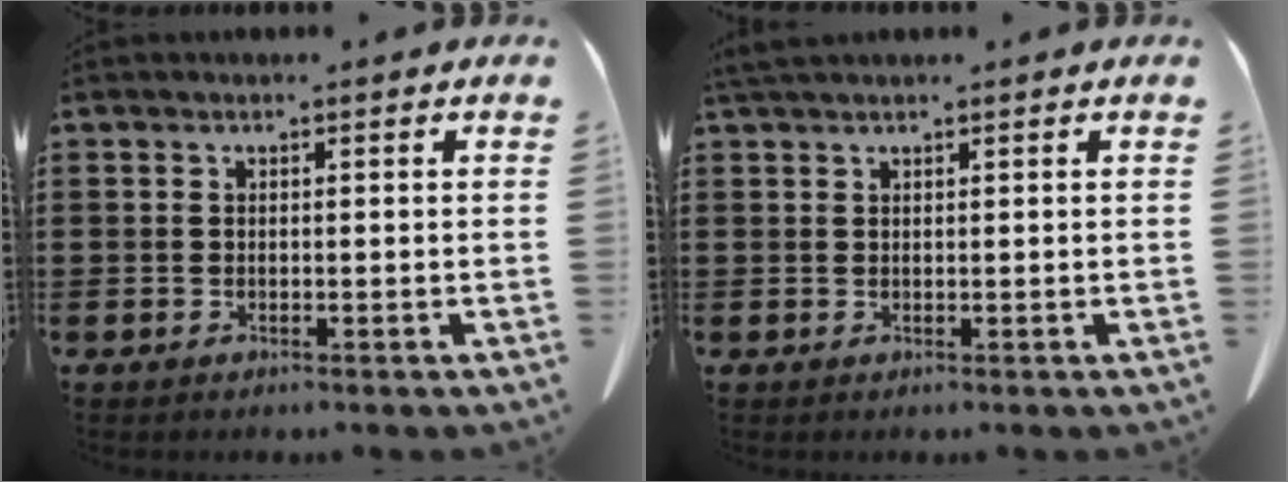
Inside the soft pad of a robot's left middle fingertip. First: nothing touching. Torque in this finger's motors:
{"motor_torque": [0.43, 0.40, 0.00, 0.02]}